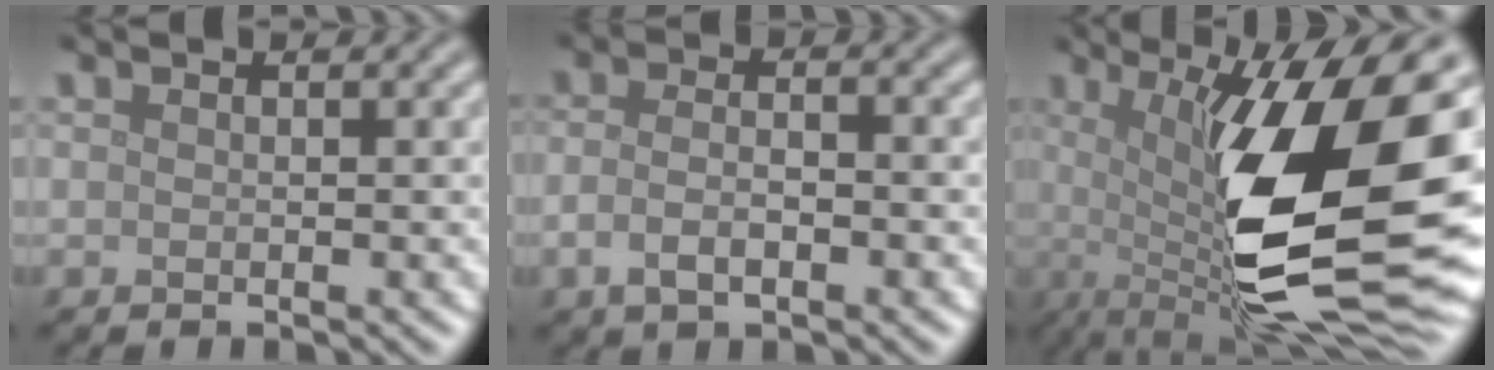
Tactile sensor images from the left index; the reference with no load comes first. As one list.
[{"total": 3.2, "force": [-1.1, 1.4, 2.6], "torque": [-0.056, -0.005, -0.023]}, {"total": 18.0, "force": [0.3, 6.0, 17.0], "torque": [-0.258, -0.011, 0.017]}]